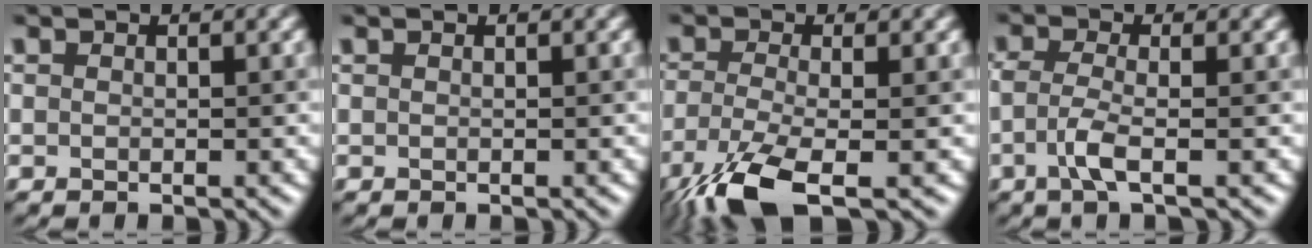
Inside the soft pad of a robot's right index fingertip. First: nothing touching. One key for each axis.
{"total": 0.0}
{"total": 6.8, "fx": -4.1, "fy": 1.8, "fz": 5.1, "tx": -0.109, "ty": -0.006, "tz": -0.081}
{"total": 2.3, "fx": -0.9, "fy": 0.6, "fz": 2.1, "tx": -0.049, "ty": 0.006, "tz": -0.014}